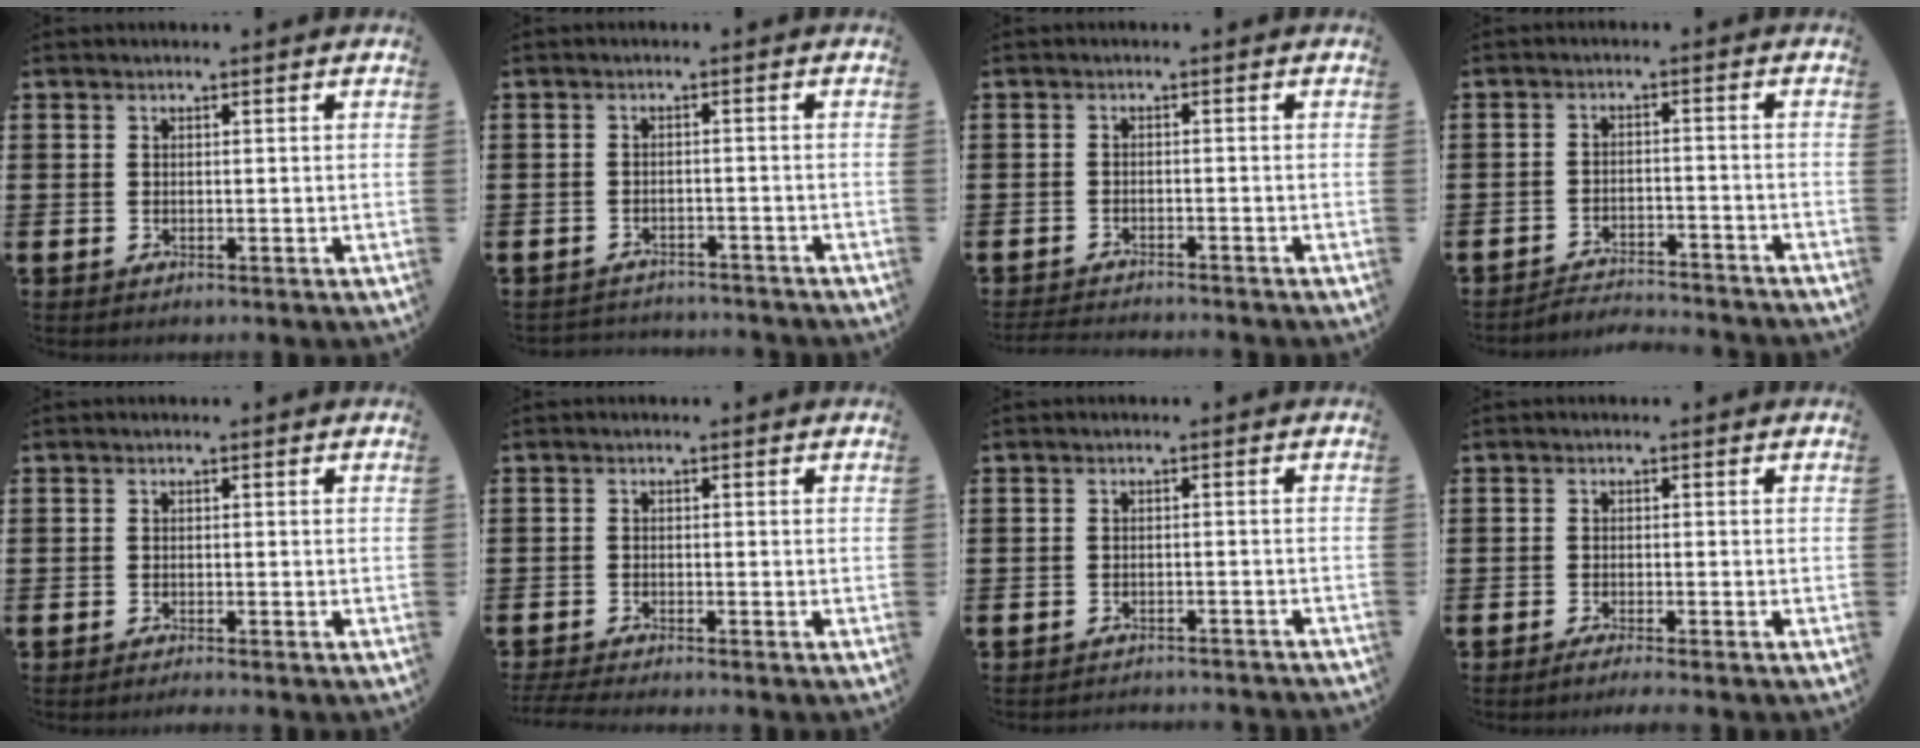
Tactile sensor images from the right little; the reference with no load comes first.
{"total": 1.8, "force": [-1.8, 0.0, -0.3], "torque": [-0.002, 0.004, -0.041]}
{"total": 1.5, "force": [-1.5, -0.1, 0.2], "torque": [-0.003, 0.001, -0.030]}
{"total": 2.9, "force": [-2.9, 0.0, -0.1], "torque": [-0.004, 0.003, -0.063]}
{"total": 0.6, "force": [-0.5, 0.0, 0.2], "torque": [-0.005, -0.003, -0.010]}
{"total": 1.4, "force": [-1.3, -0.1, 0.6], "torque": [-0.009, 0.001, -0.025]}
{"total": 1.4, "force": [-1.4, -0.1, -0.1], "torque": [0.000, 0.005, -0.030]}
{"total": 1.2, "force": [-0.9, -0.1, 0.8], "torque": [-0.010, -0.001, -0.017]}